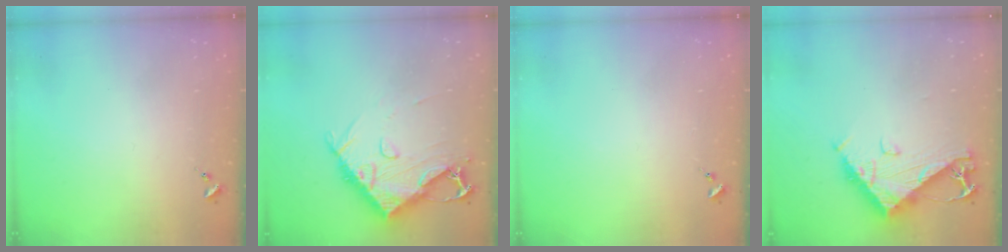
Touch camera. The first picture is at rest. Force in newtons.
{"total": 13.0, "press": 12.9, "slide": 1.5}
{"total": 0.0}
{"total": 10.6, "press": 10.5, "slide": 1.1}